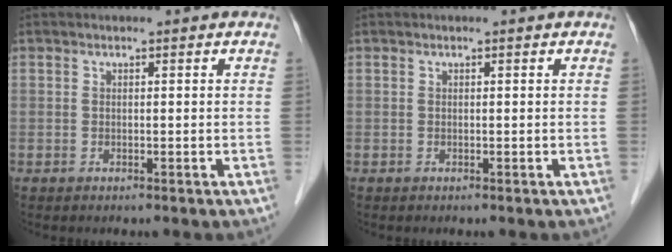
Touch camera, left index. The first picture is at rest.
{"total": 0.0}